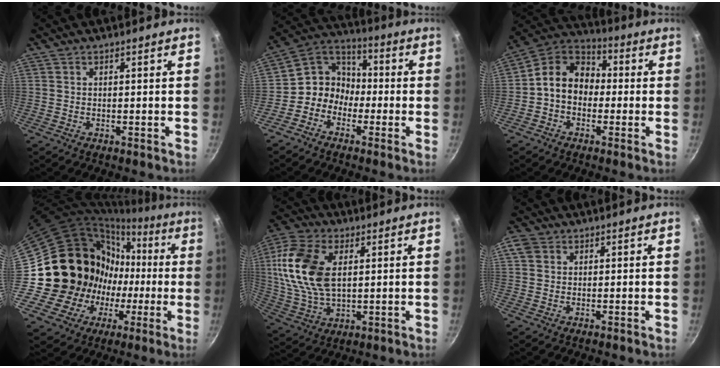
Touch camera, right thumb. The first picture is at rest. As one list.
[{"total": 8.7, "force": [-2.8, 7.6, 3.2], "torque": [-0.010, 0.043, -0.079]}, {"total": 10.5, "force": [-0.8, 8.4, 6.2], "torque": [-0.066, 0.037, -0.037]}, {"total": 18.1, "force": [-0.5, 17.1, 5.9], "torque": [-0.069, 0.042, 0.007]}, {"total": 16.9, "force": [3.5, 10.2, 13.0], "torque": [-0.250, -0.005, 0.069]}, {"total": 3.1, "force": [1.1, 2.4, 1.5], "torque": [-0.022, 0.002, 0.018]}]